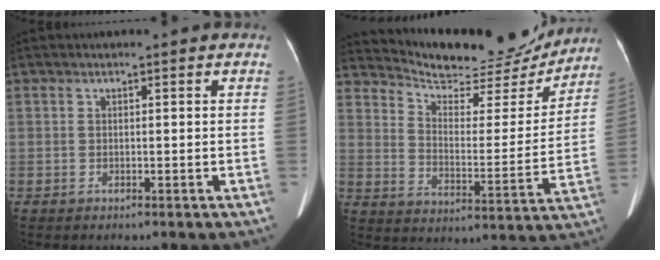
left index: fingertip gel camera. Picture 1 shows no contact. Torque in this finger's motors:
{"motor_torque": [-0.31, -0.77, 0.00, -0.03]}